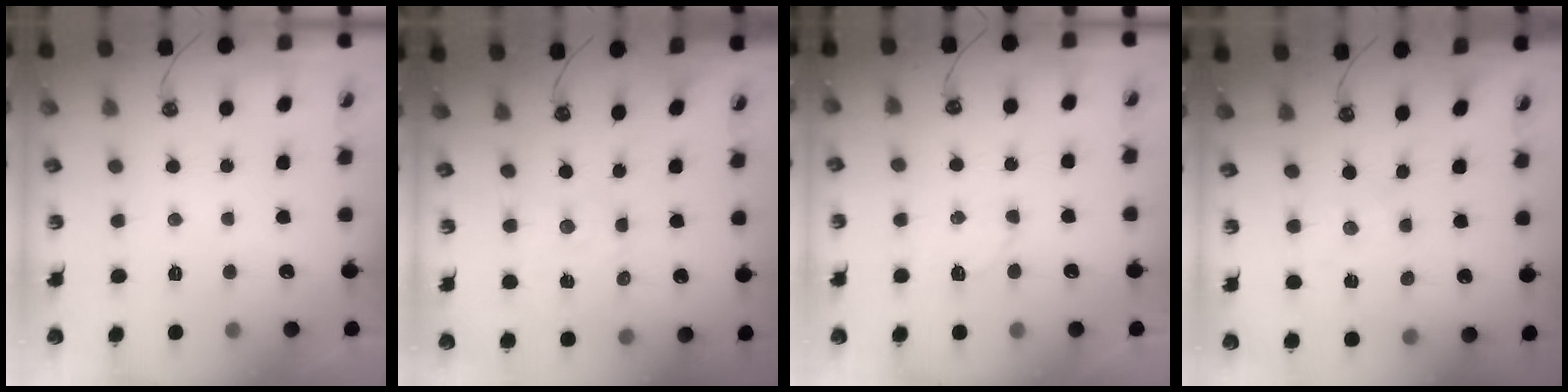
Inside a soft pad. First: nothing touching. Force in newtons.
{"total": 2.6, "press": 2.6, "slide": 0.6}
{"total": 3.3, "press": 3.1, "slide": 1.0}
{"total": 0.0}